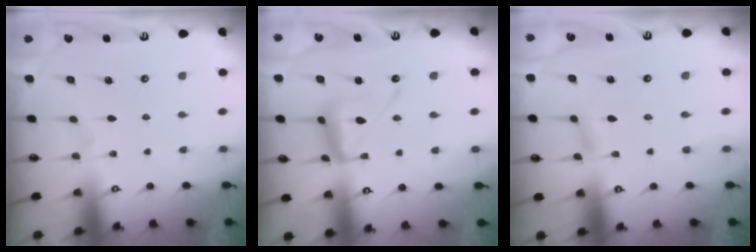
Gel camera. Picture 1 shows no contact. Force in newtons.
{"total": 13.2, "press": 13.1, "slide": 1.1}
{"total": 2.9, "press": 2.9, "slide": 0.3}